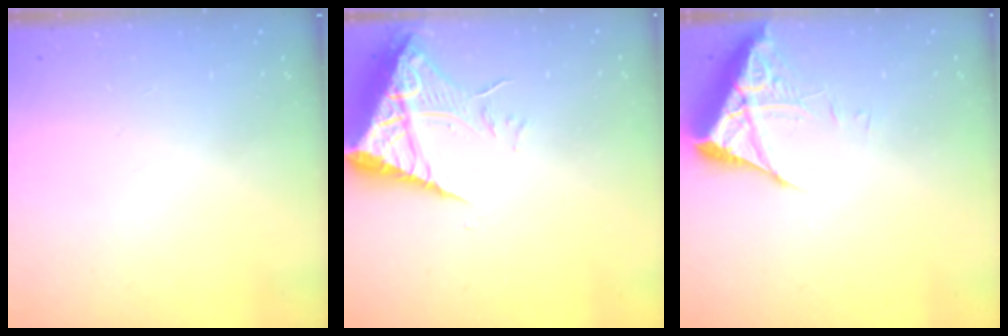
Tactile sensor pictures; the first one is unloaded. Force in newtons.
{"total": 9.7, "press": 9.6, "slide": 0.8}
{"total": 6.1, "press": 6.1, "slide": 0.7}